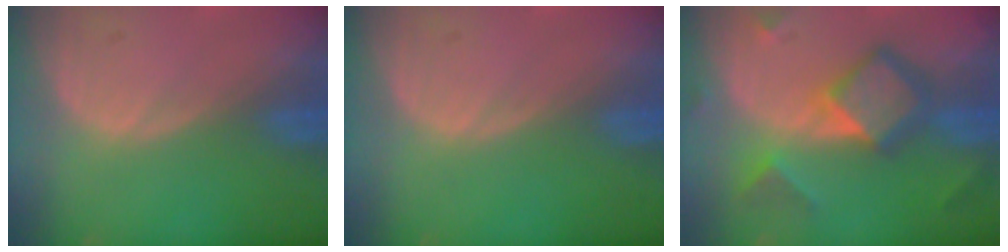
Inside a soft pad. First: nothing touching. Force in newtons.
{"total": 0.0}
{"total": 7.9, "press": 7.9, "slide": 0.4}